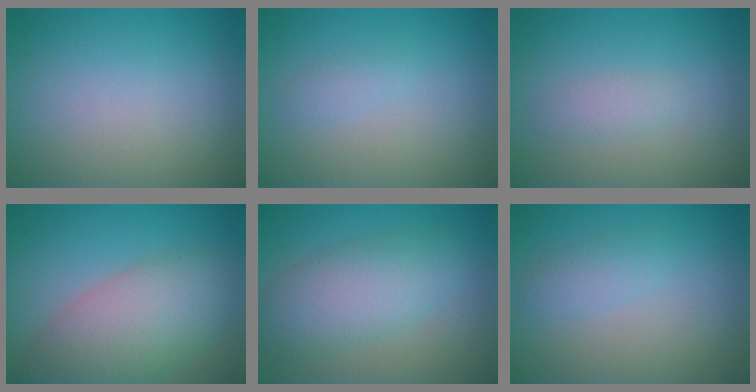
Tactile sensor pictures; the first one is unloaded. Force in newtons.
{"total": 0.8, "press": 0.8, "slide": 0.1}
{"total": 1.2, "press": 1.2, "slide": 0.0}
{"total": 7.6, "press": 7.5, "slide": 0.6}
{"total": 5.4, "press": 5.4, "slide": 0.2}
{"total": 1.5, "press": 1.5, "slide": 0.1}